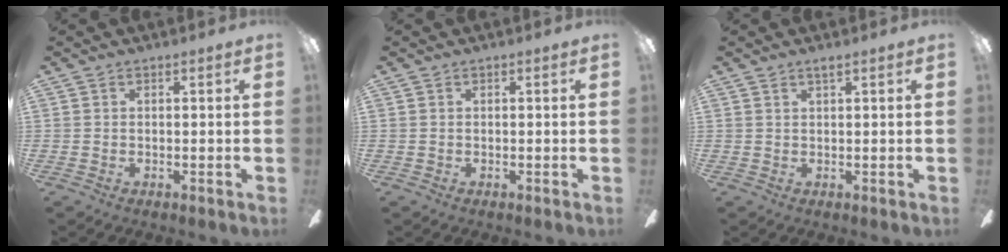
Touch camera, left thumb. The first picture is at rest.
{"total": 0.0}
{"total": 1.1, "force": [0.9, 0.1, 0.5], "torque": [-0.013, 0.000, 0.017]}